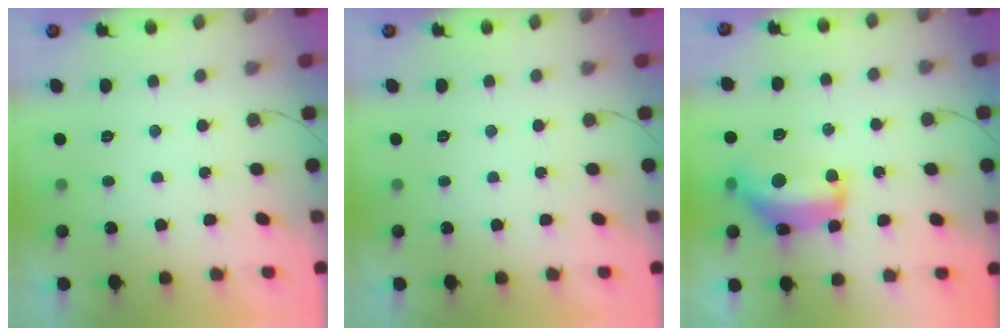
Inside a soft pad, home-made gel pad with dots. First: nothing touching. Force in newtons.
{"total": 0.0}
{"total": 14.3, "press": 14.2, "slide": 1.3}